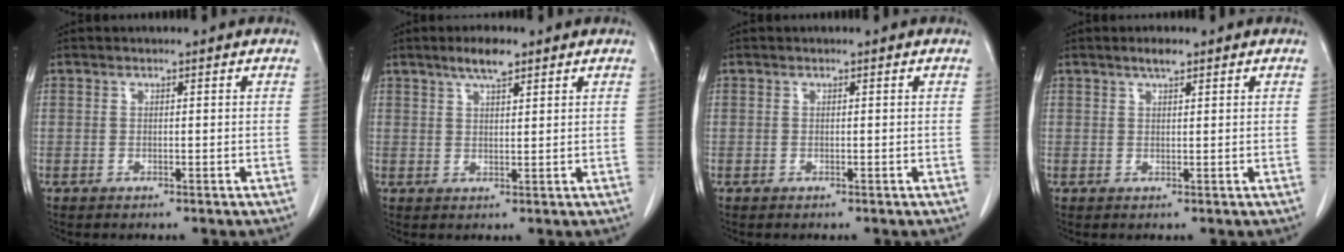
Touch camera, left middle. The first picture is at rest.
{"total": 4.2, "force": [3.0, 0.8, 2.8], "torque": [-0.054, 0.003, 0.054]}
{"total": 0.0}
{"total": 1.9, "force": [1.4, 0.3, 1.2], "torque": [-0.025, 0.002, 0.026]}